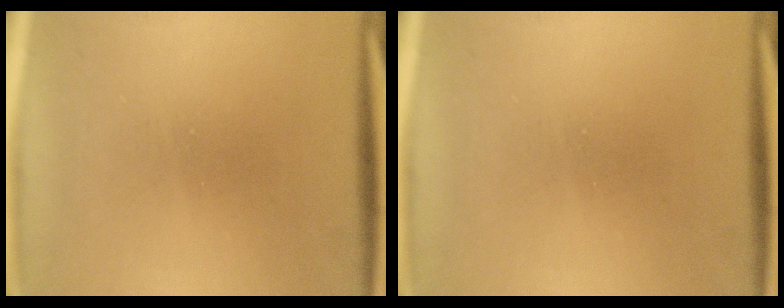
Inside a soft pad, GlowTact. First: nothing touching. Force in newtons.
{"total": 0.0}